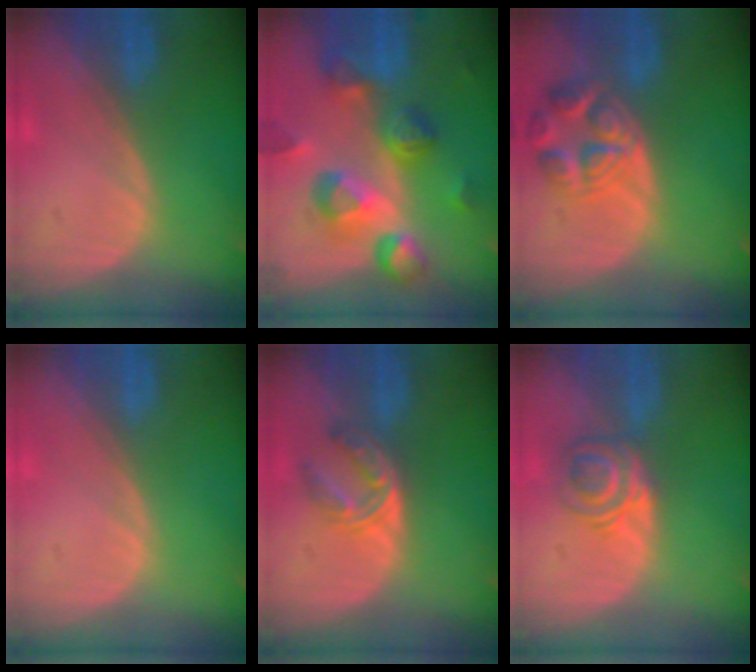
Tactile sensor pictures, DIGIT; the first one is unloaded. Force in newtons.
{"total": 10.5, "press": 9.4, "slide": 4.7}
{"total": 7.7, "press": 6.8, "slide": 3.5}
{"total": 0.0}
{"total": 6.0, "press": 4.9, "slide": 3.4}
{"total": 5.9, "press": 4.9, "slide": 3.2}